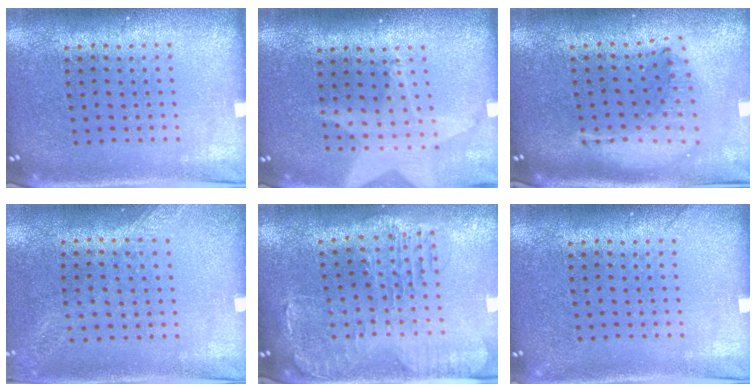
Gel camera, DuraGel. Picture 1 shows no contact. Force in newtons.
{"total": 2.0, "press": 1.5, "slide": 1.3}
{"total": 1.6, "press": 1.4, "slide": 0.7}
{"total": 1.4, "press": 1.3, "slide": 0.4}
{"total": 1.6, "press": 1.5, "slide": 0.4}
{"total": 0.8, "press": 0.8, "slide": 0.1}